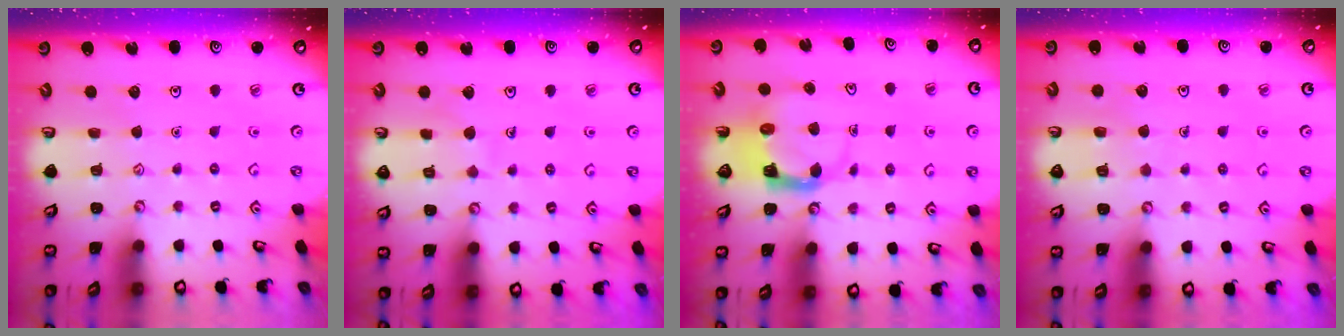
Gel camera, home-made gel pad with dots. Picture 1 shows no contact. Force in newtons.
{"total": 5.0, "press": 4.9, "slide": 0.4}
{"total": 4.2, "press": 4.2, "slide": 0.3}
{"total": 3.9, "press": 3.9, "slide": 0.2}